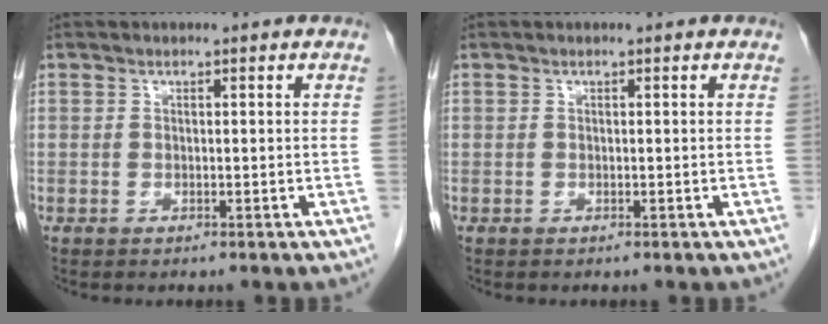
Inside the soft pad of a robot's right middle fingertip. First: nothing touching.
{"total": 0.0}